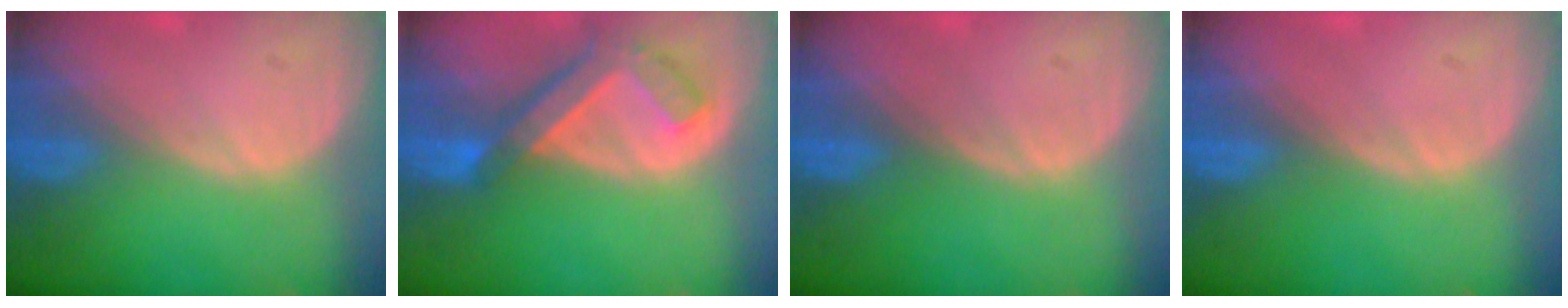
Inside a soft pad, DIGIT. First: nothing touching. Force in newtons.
{"total": 7.4, "press": 6.4, "slide": 3.6}
{"total": 0.0}
{"total": 0.0}